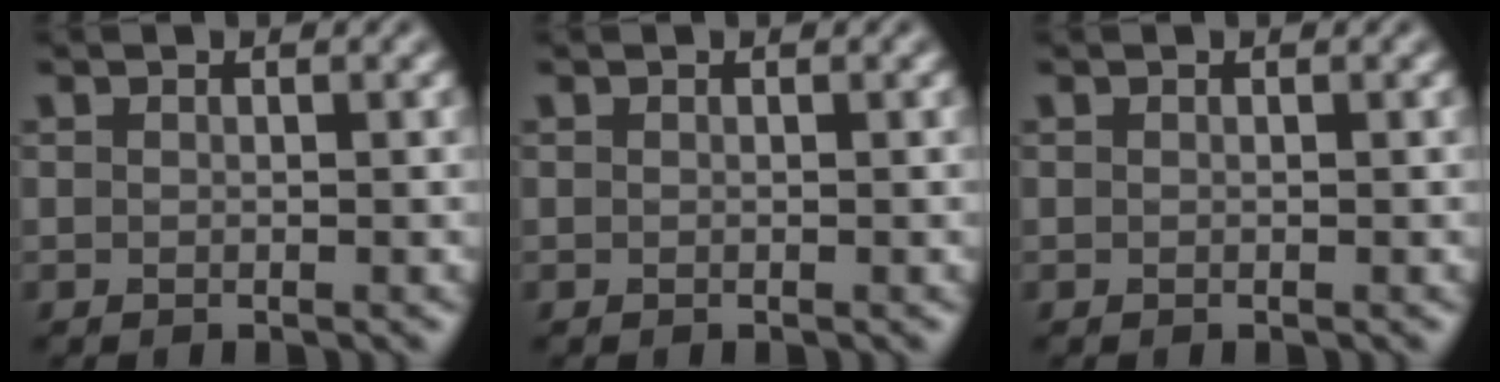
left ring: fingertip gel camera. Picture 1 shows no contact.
{"total": 0.0}
{"total": 0.0}